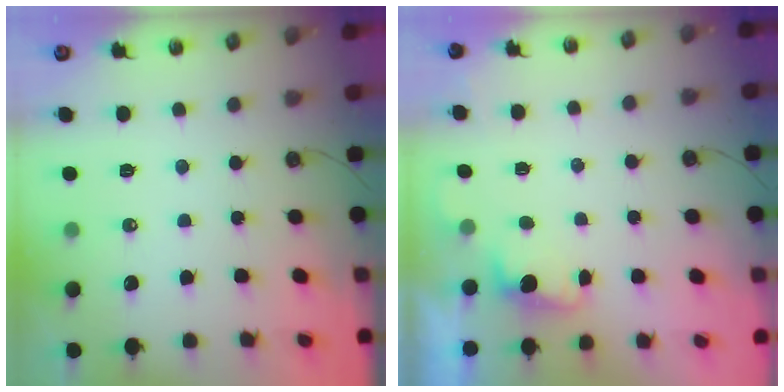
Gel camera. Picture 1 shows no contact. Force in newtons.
{"total": 1.4, "press": 1.1, "slide": 0.8}